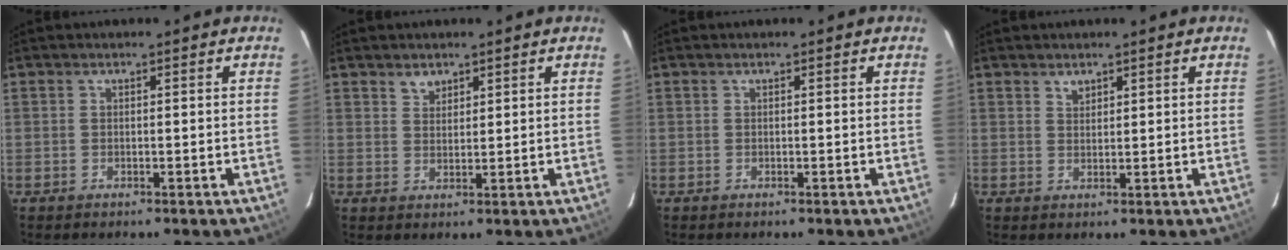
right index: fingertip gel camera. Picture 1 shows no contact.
{"total": 2.3, "force": [1.7, 1.4, 0.6], "torque": [-0.006, 0.004, 0.031]}
{"total": 0.0}
{"total": 1.6, "force": [1.2, 0.9, 0.5], "torque": [-0.004, 0.002, 0.022]}